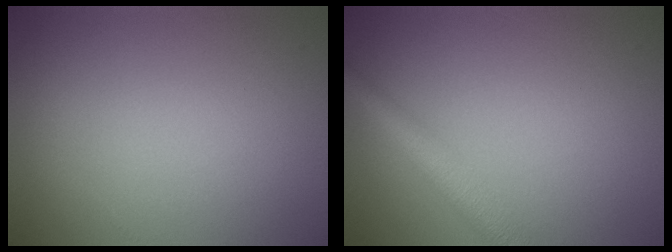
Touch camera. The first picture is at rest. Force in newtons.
{"total": 3.7, "press": 3.7, "slide": 0.1}